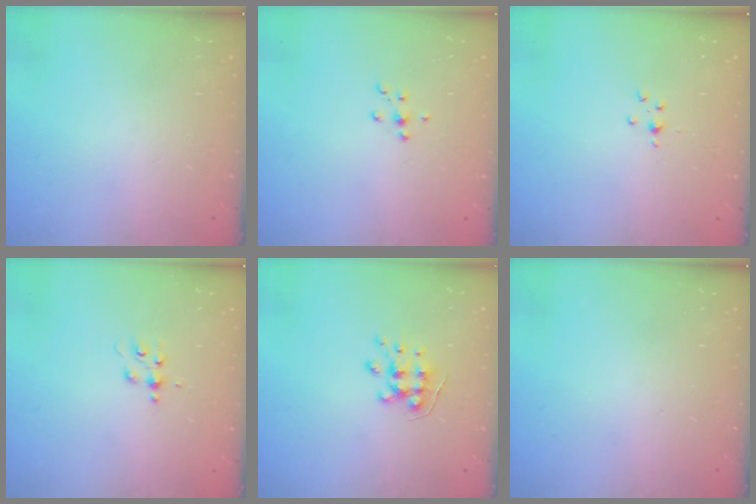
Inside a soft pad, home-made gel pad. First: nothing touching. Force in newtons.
{"total": 5.5, "press": 5.4, "slide": 0.7}
{"total": 2.9, "press": 2.9, "slide": 0.4}
{"total": 3.5, "press": 3.5, "slide": 0.3}
{"total": 6.6, "press": 6.6, "slide": 0.6}
{"total": 0.0}